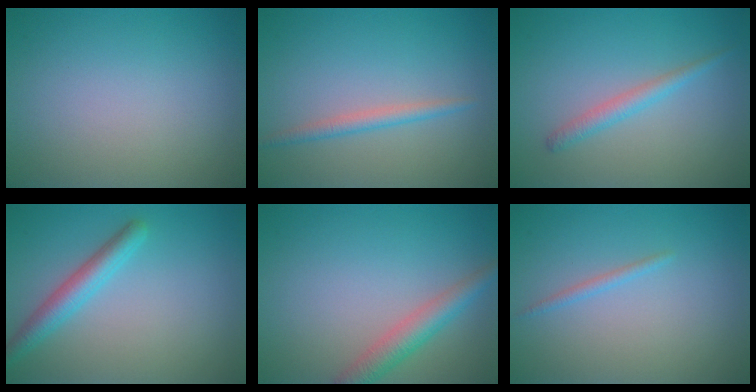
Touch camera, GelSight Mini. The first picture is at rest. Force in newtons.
{"total": 1.7, "press": 1.7, "slide": 0.0}
{"total": 1.7, "press": 1.7, "slide": 0.1}
{"total": 2.9, "press": 2.9, "slide": 0.1}
{"total": 3.2, "press": 3.2, "slide": 0.1}
{"total": 0.8, "press": 0.8, "slide": 0.1}